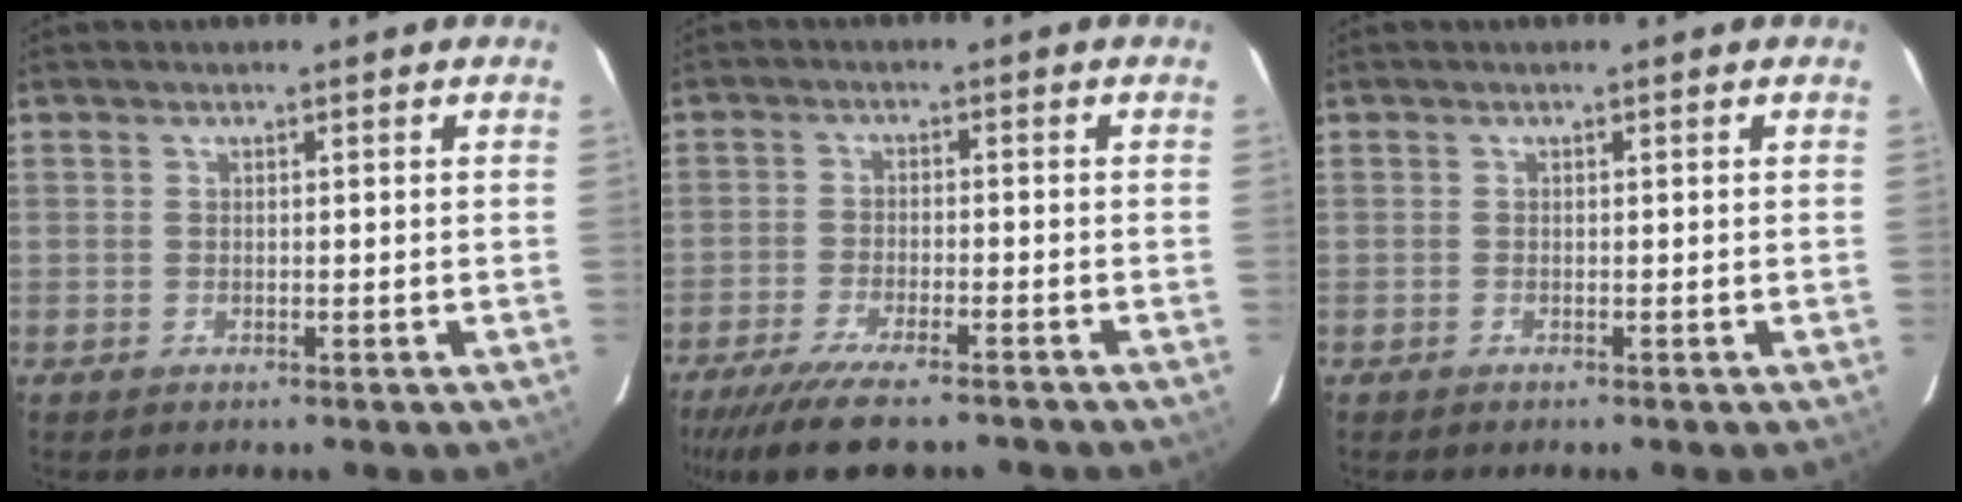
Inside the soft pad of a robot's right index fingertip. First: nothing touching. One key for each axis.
{"total": 11.8, "fx": -9.7, "fy": 2.3, "fz": 6.4, "tx": -0.147, "ty": -0.033, "tz": -0.163}
{"total": 0.0}